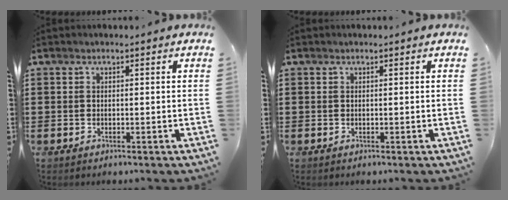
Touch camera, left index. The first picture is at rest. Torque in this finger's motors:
{"motor_torque": [0.04, 0.04, -0.02, -0.03]}